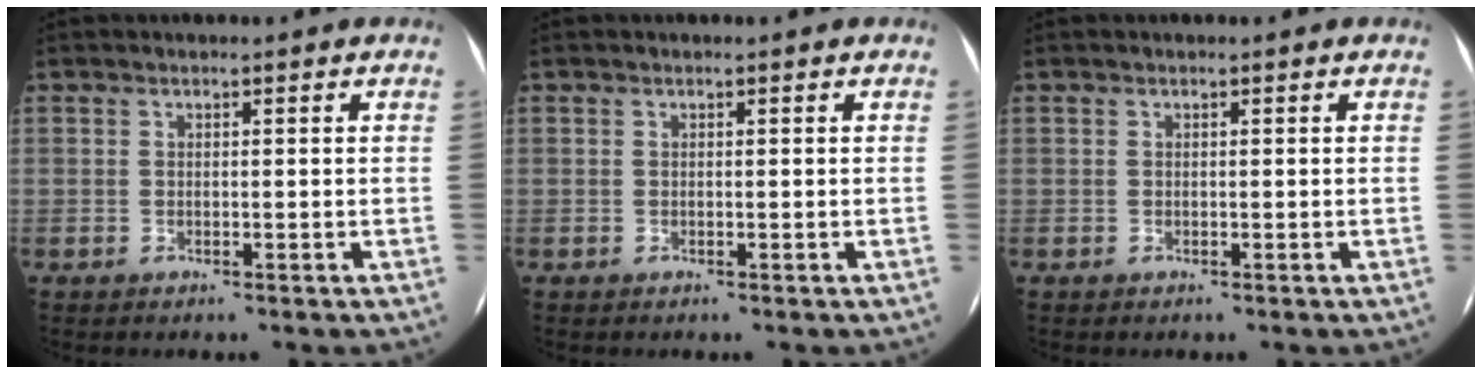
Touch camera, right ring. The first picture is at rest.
{"total": 0.0}
{"total": 0.0}